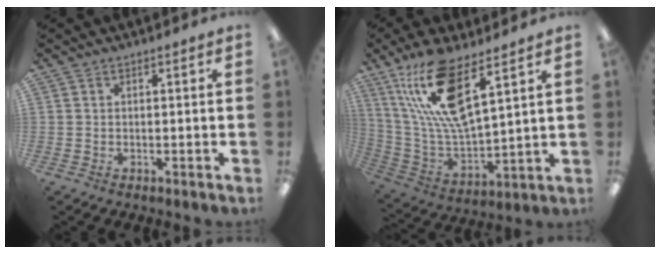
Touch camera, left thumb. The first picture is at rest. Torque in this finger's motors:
{"motor_torque": [0.46, 0.61, 1.31, -1.47, 0.29]}